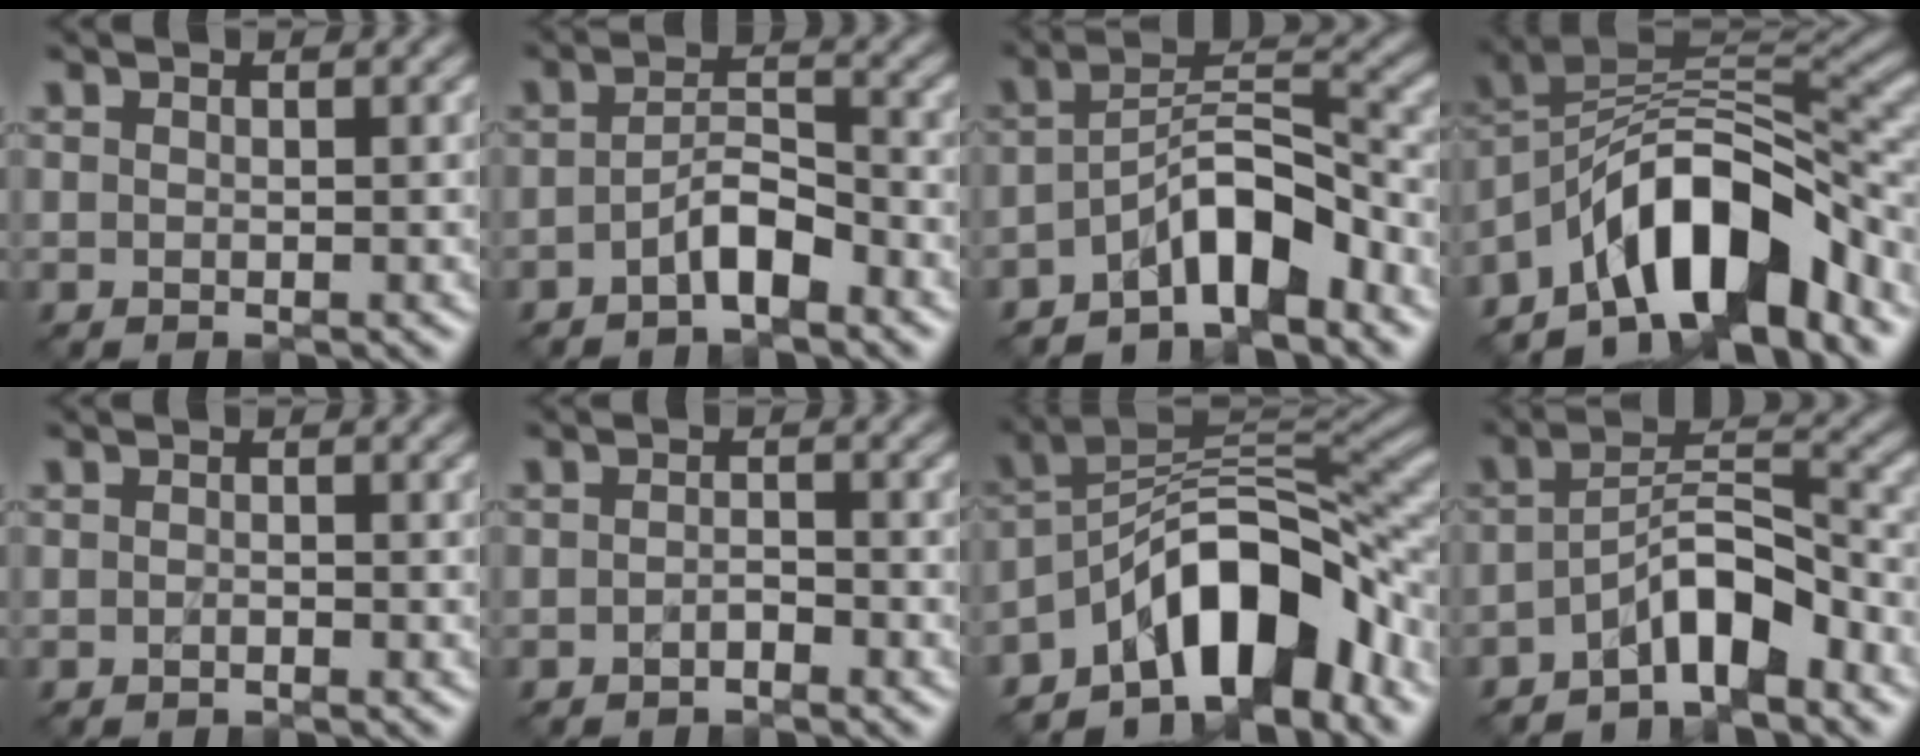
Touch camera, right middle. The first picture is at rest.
{"total": 3.2, "force": [-1.9, 1.0, 2.4], "torque": [-0.044, 0.010, -0.039]}
{"total": 6.2, "force": [-3.9, 2.2, 4.3], "torque": [-0.062, 0.012, -0.075]}
{"total": 10.4, "force": [-6.2, 4.1, 7.3], "torque": [-0.094, 0.019, -0.119]}
{"total": 0.5, "force": [-0.4, 0.1, 0.3], "torque": [-0.004, 0.001, -0.007]}
{"total": 1.1, "force": [-0.8, 0.4, 0.7], "torque": [-0.012, 0.003, -0.015]}
{"total": 10.6, "force": [-6.1, 4.3, 7.5], "torque": [-0.094, 0.019, -0.116]}
{"total": 5.6, "force": [-3.5, 1.9, 3.9], "torque": [-0.060, 0.013, -0.066]}